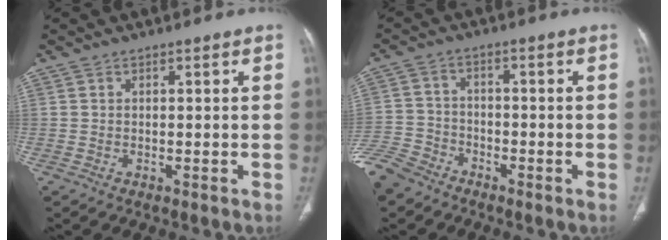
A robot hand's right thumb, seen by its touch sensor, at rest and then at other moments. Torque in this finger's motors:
{"motor_torque": [1.56, 0.63, 0.66, -1.17, 0.02]}